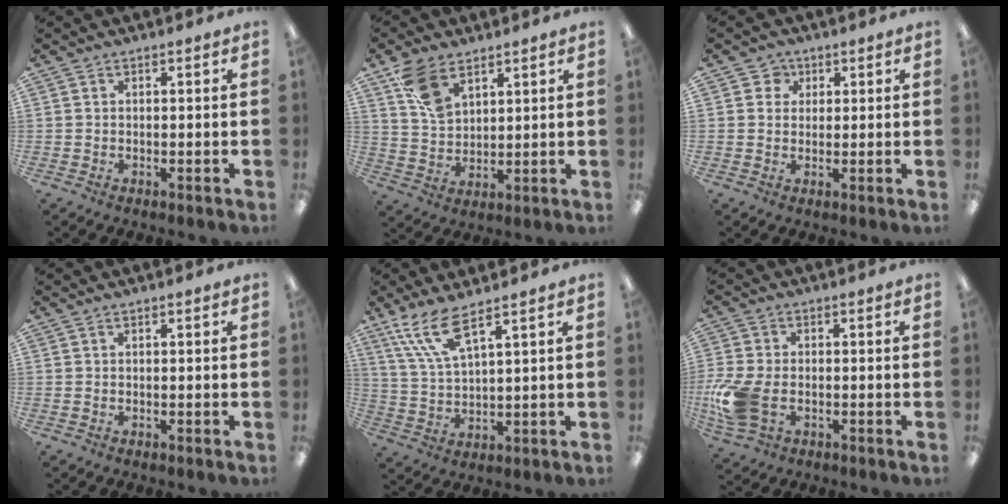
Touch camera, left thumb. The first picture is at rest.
{"total": 9.5, "force": [5.8, 5.5, 5.0], "torque": [-0.108, -0.012, 0.115]}
{"total": 3.4, "force": [1.3, 3.1, 0.3], "torque": [-0.009, 0.007, 0.021]}
{"total": 0.0}
{"total": 10.2, "force": [6.9, 2.6, 7.1], "torque": [-0.160, -0.021, 0.126]}
{"total": 10.6, "force": [-2.5, 6.9, 7.7], "torque": [-0.177, -0.002, -0.043]}